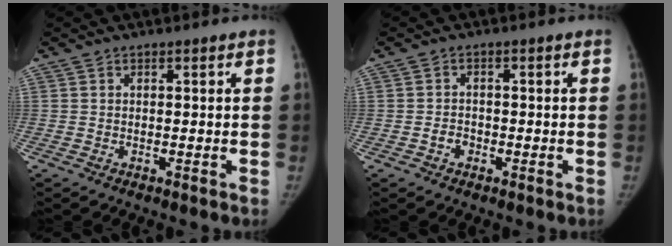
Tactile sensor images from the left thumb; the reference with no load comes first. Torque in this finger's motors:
{"motor_torque": [-0.36, 0.27, 0.50, 0.28, -0.01]}